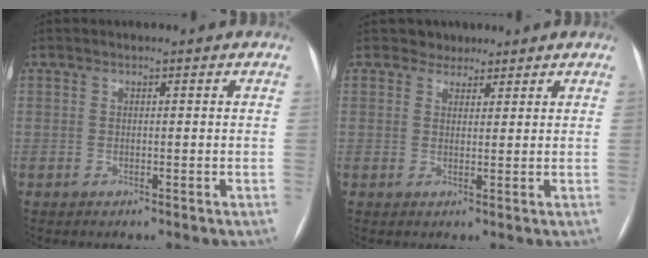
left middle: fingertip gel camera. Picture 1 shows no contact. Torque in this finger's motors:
{"motor_torque": [-0.09, 0.03, -0.06, -0.02]}